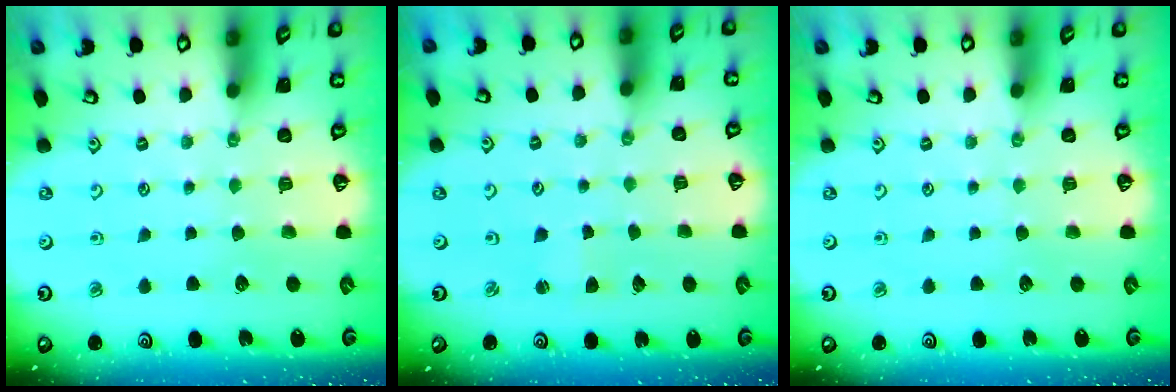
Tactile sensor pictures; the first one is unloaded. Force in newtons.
{"total": 1.8, "press": 1.8, "slide": 0.2}
{"total": 0.0}